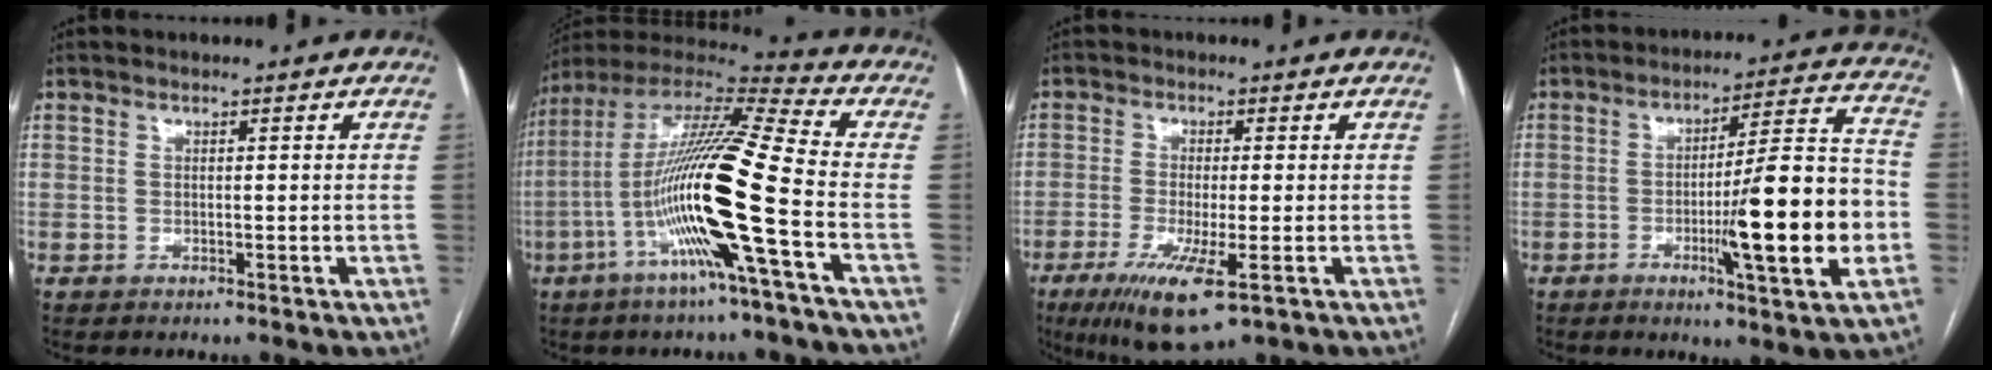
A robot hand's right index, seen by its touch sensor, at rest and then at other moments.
{"total": 19.8, "force": [-5.6, -0.6, 19.0], "torque": [-0.371, -0.005, -0.118]}
{"total": 9.8, "force": [-4.6, 1.6, 8.4], "torque": [-0.155, -0.029, -0.074]}
{"total": 16.8, "force": [-3.9, 0.7, 16.4], "torque": [-0.243, 0.002, -0.058]}